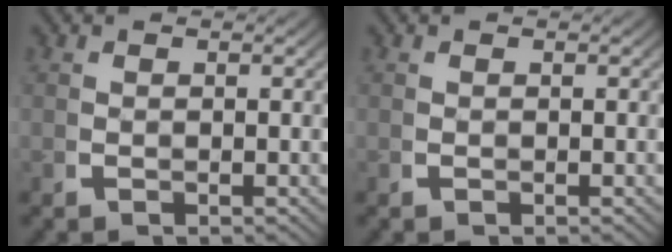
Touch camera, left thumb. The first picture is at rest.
{"total": 0.0}